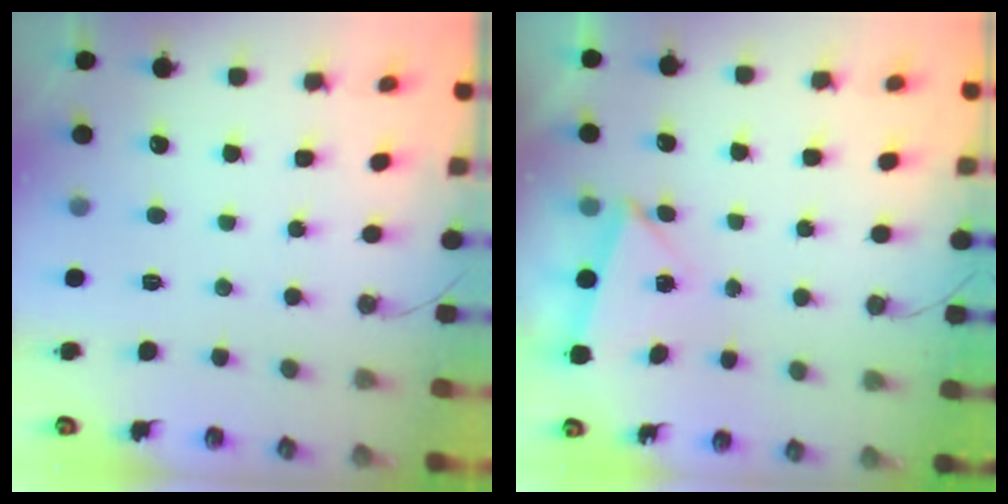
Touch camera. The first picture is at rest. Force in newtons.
{"total": 2.5, "press": 1.9, "slide": 1.6}